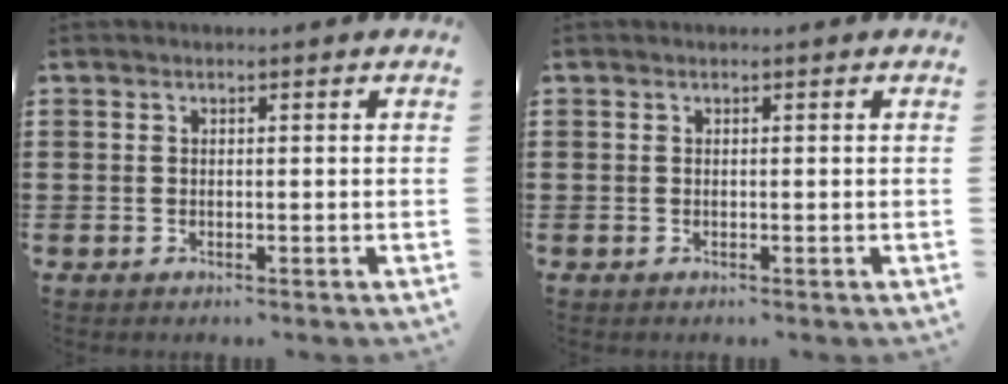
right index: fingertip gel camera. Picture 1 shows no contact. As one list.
[{"total": 0.0}]